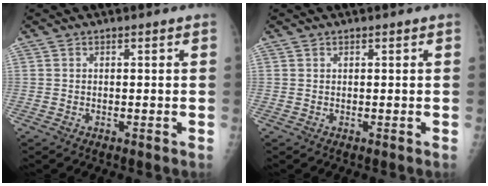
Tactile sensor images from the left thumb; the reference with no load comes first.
{"total": 0.0}